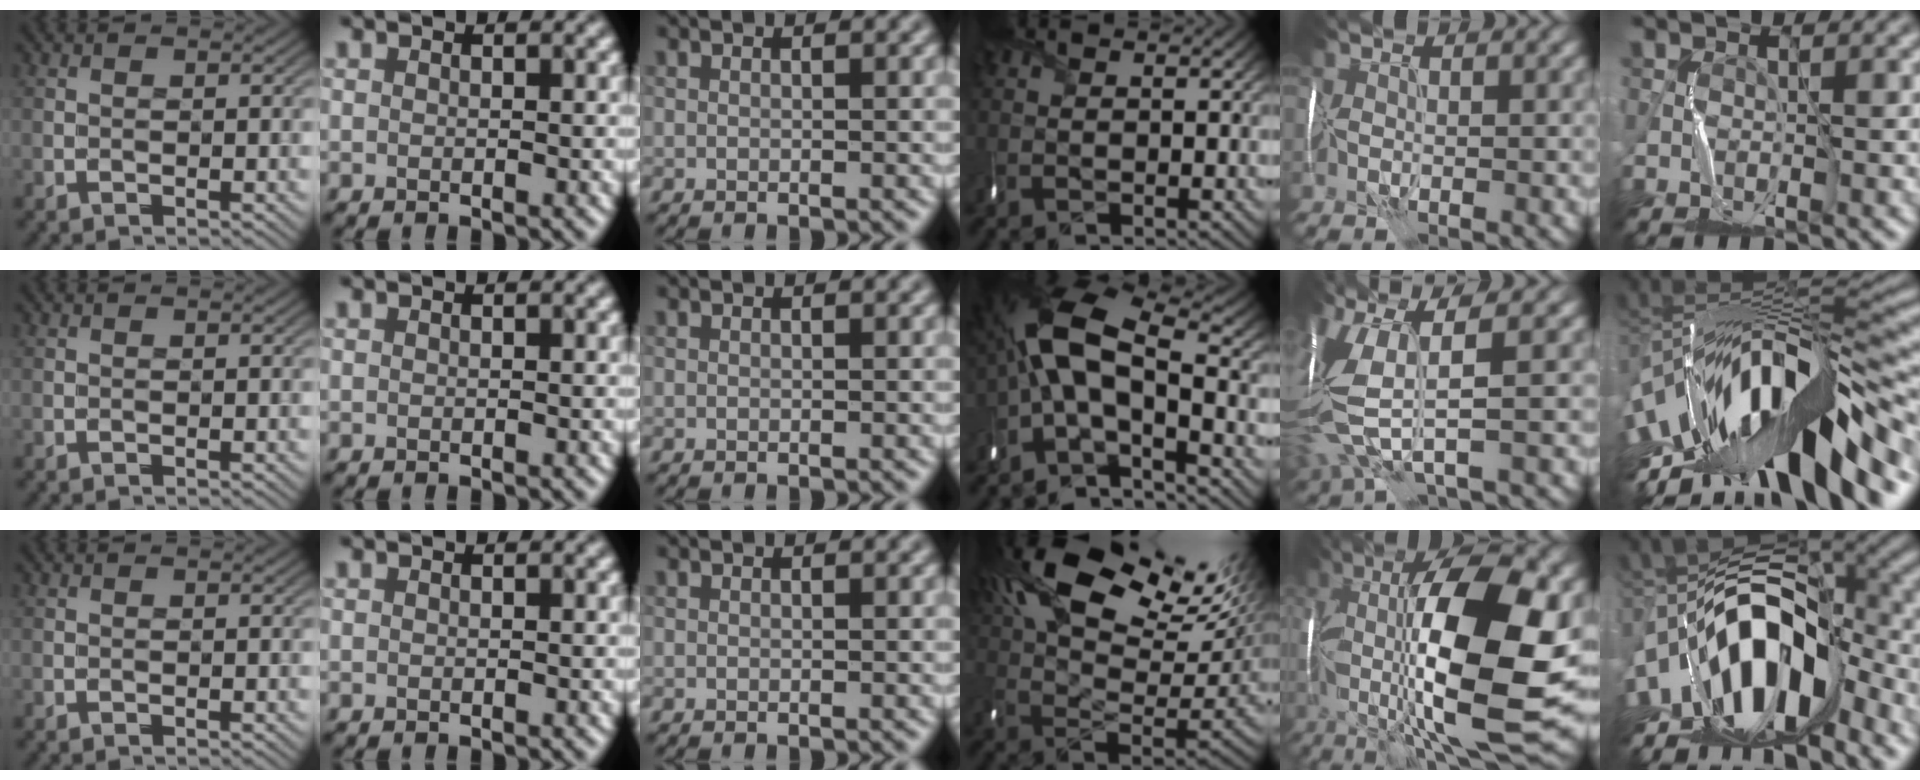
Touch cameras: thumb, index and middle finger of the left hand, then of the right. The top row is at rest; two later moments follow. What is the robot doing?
{"motion": "wrap", "object": "ribbon"}